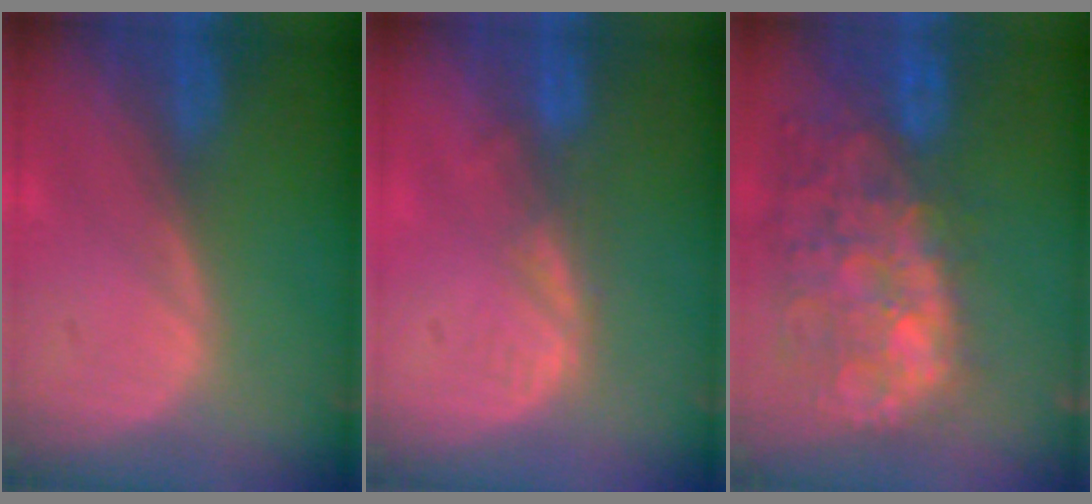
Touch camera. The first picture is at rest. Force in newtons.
{"total": 2.8, "press": 2.2, "slide": 1.7}
{"total": 14.2, "press": 11.6, "slide": 8.1}